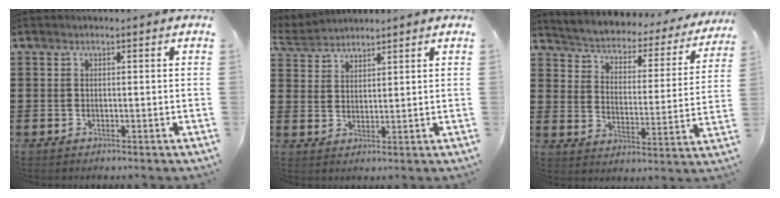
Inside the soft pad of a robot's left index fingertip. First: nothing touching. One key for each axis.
{"total": 3.2, "fx": 3.1, "fy": 0.8, "fz": -0.1, "tx": -0.010, "ty": -0.006, "tz": 0.059}
{"total": 2.0, "fx": 1.9, "fy": 0.4, "fz": 0.3, "tx": -0.024, "ty": -0.028, "tz": 0.018}